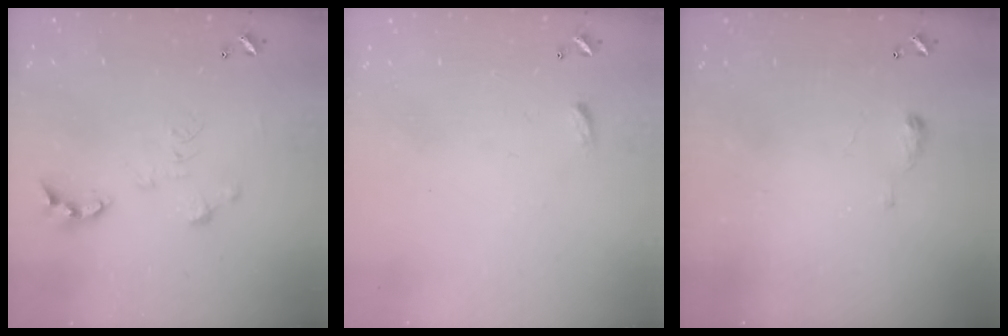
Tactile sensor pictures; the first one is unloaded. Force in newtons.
{"total": 3.1, "press": 3.0, "slide": 0.4}
{"total": 4.8, "press": 4.7, "slide": 0.6}